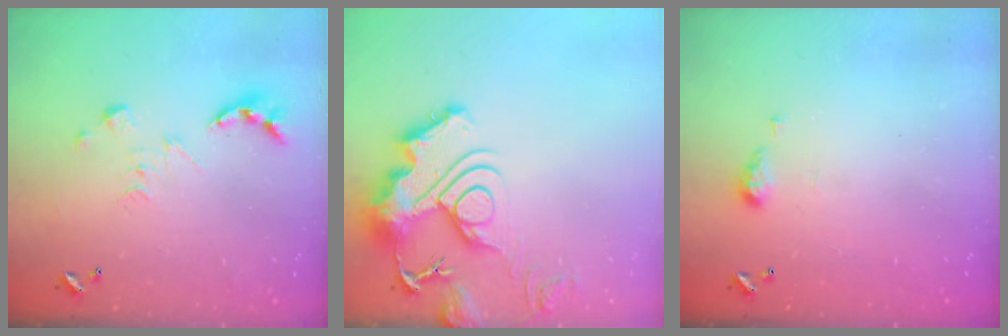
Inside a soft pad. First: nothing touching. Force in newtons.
{"total": 17.0, "press": 16.9, "slide": 1.8}
{"total": 3.1, "press": 3.1, "slide": 0.6}